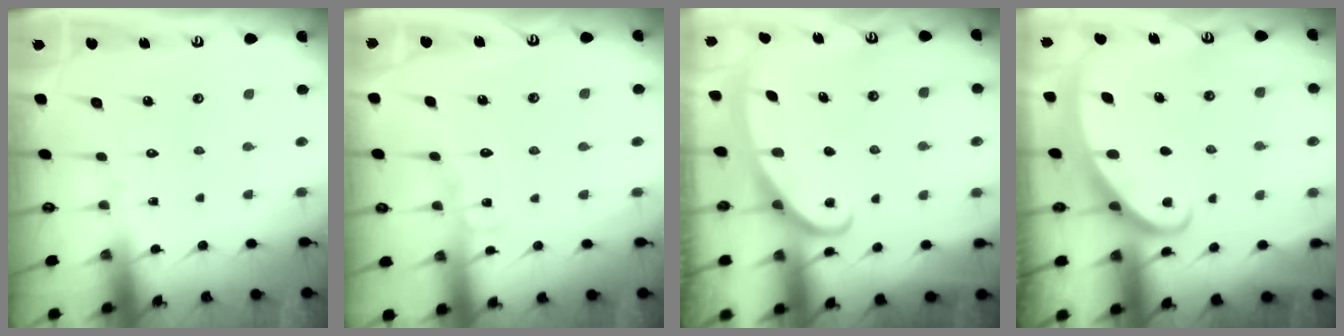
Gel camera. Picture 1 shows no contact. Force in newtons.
{"total": 5.9, "press": 5.9, "slide": 0.5}
{"total": 2.8, "press": 2.8, "slide": 0.4}
{"total": 2.3, "press": 2.3, "slide": 0.2}